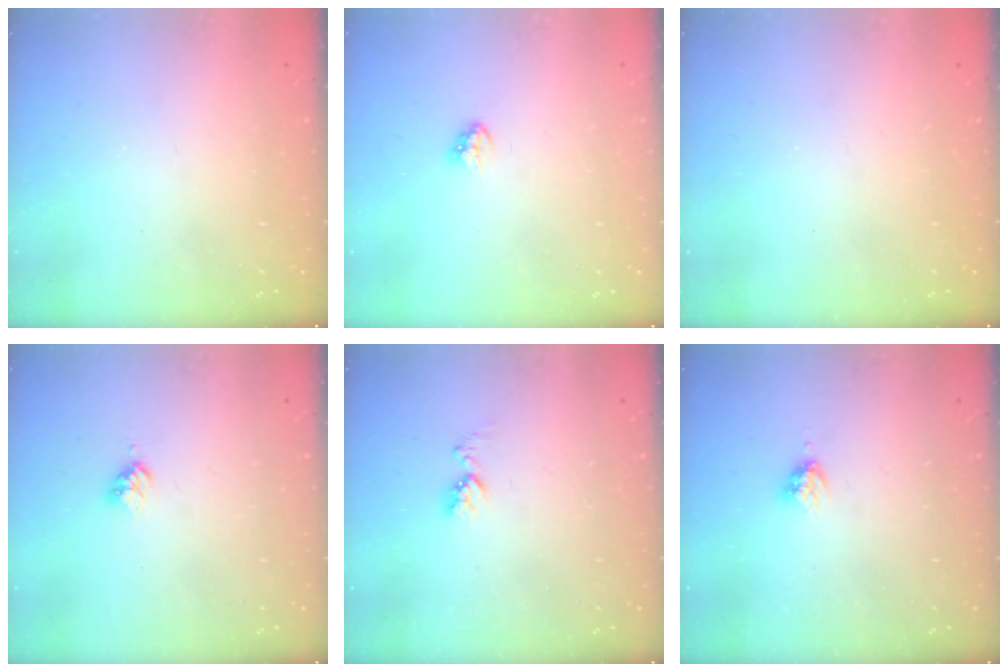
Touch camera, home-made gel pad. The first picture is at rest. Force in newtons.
{"total": 3.4, "press": 3.4, "slide": 0.2}
{"total": 0.0}
{"total": 3.0, "press": 2.9, "slide": 0.4}
{"total": 6.0, "press": 5.9, "slide": 0.8}
{"total": 3.1, "press": 3.1, "slide": 0.4}